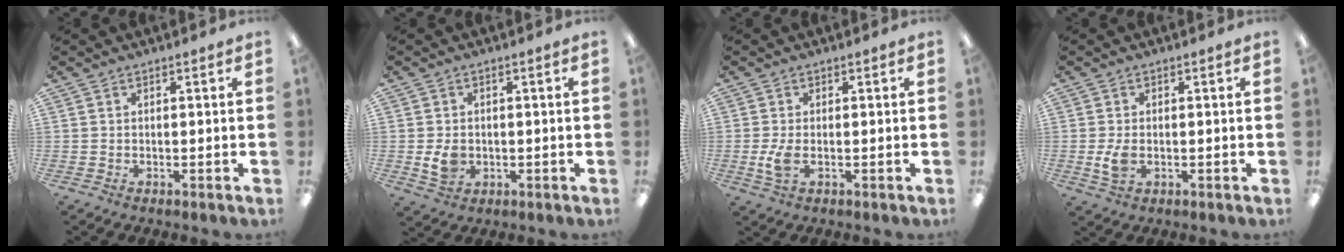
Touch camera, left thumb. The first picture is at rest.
{"total": 4.7, "force": [-0.3, 3.8, 2.8], "torque": [-0.040, -0.001, -0.006]}
{"total": 4.4, "force": [-0.4, 2.4, 3.7], "torque": [-0.075, -0.005, -0.011]}
{"total": 4.6, "force": [-0.4, 2.9, 3.5], "torque": [-0.073, -0.005, -0.010]}